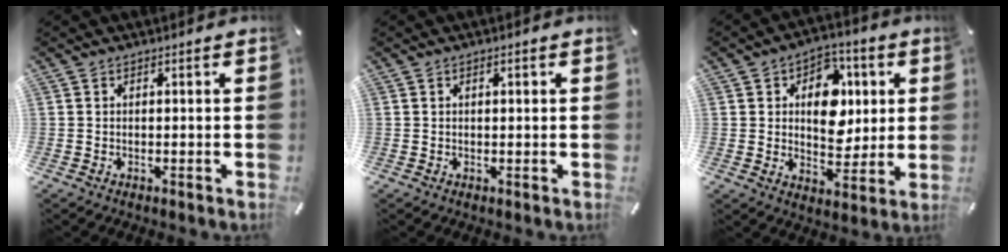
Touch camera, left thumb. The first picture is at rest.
{"total": 0.9, "force": [0.3, 0.3, 0.7], "torque": [-0.015, 0.003, 0.004]}
{"total": 11.9, "force": [2.2, 9.3, 7.2], "torque": [-0.082, -0.007, 0.038]}